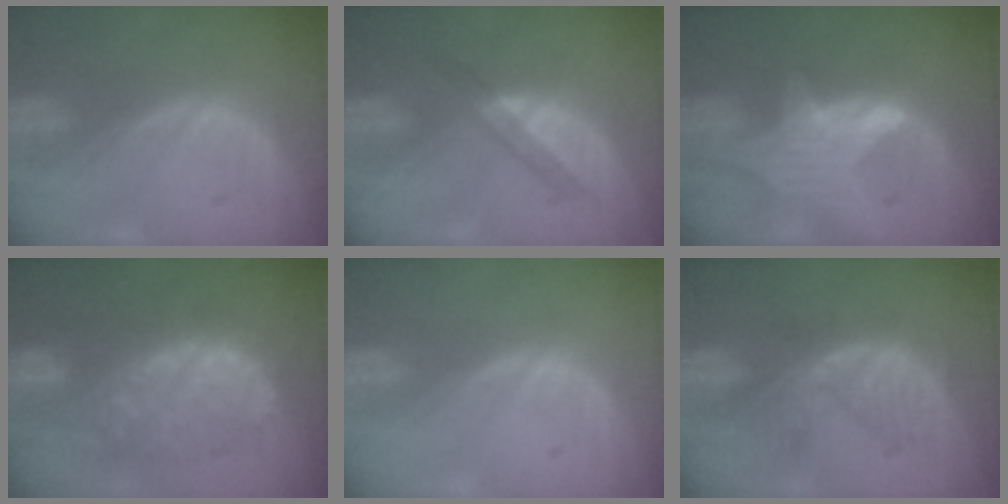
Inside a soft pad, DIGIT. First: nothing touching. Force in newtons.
{"total": 3.6, "press": 3.4, "slide": 1.1}
{"total": 6.6, "press": 6.2, "slide": 2.1}
{"total": 12.2, "press": 12.1, "slide": 1.3}
{"total": 0.0}
{"total": 6.5, "press": 6.2, "slide": 2.1}